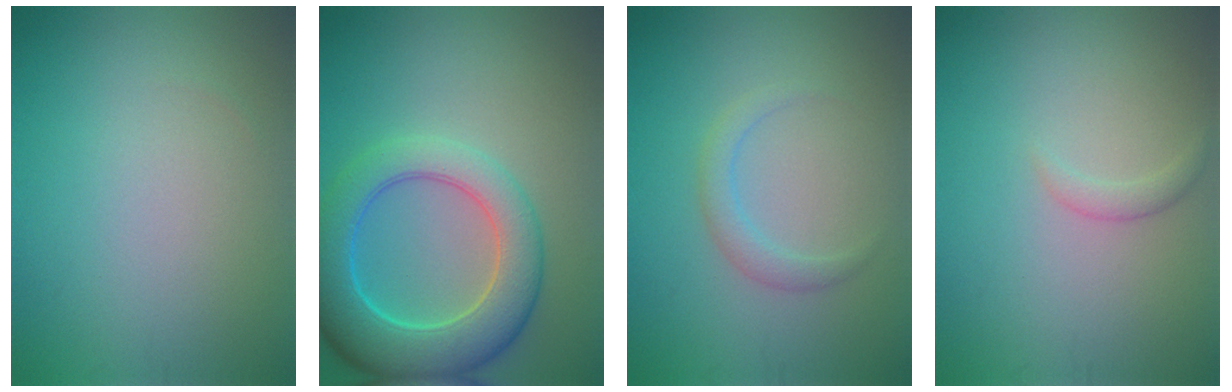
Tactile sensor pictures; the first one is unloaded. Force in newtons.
{"total": 7.8, "press": 7.8, "slide": 0.4}
{"total": 1.7, "press": 1.7, "slide": 0.1}
{"total": 1.0, "press": 1.0, "slide": 0.1}